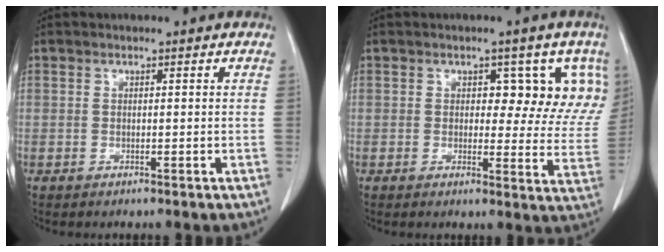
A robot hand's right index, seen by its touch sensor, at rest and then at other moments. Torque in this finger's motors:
{"motor_torque": [0.32, 0.08, 0.32, 0.03]}